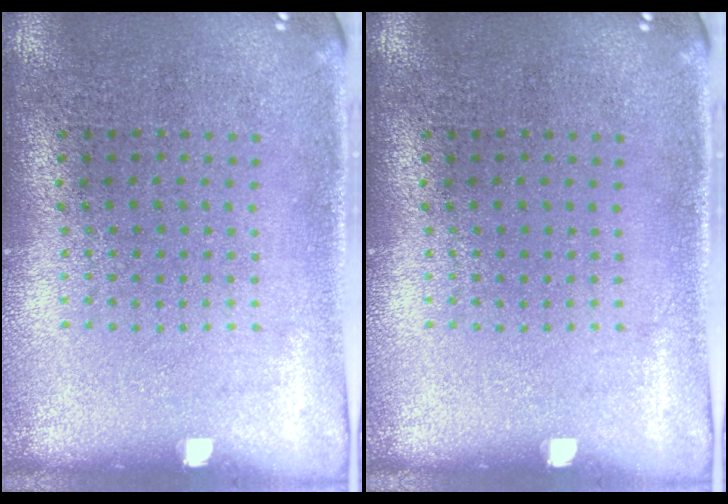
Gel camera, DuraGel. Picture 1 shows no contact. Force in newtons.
{"total": 0.0}